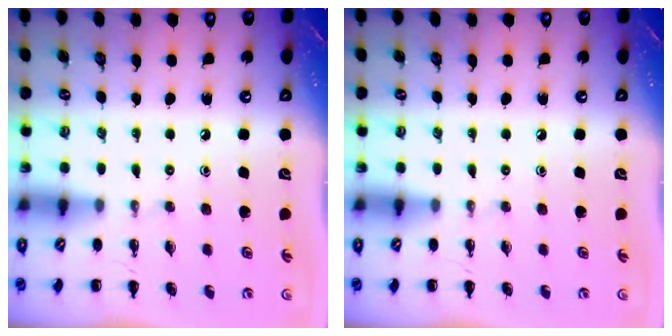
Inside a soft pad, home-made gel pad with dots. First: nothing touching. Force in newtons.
{"total": 0.0}